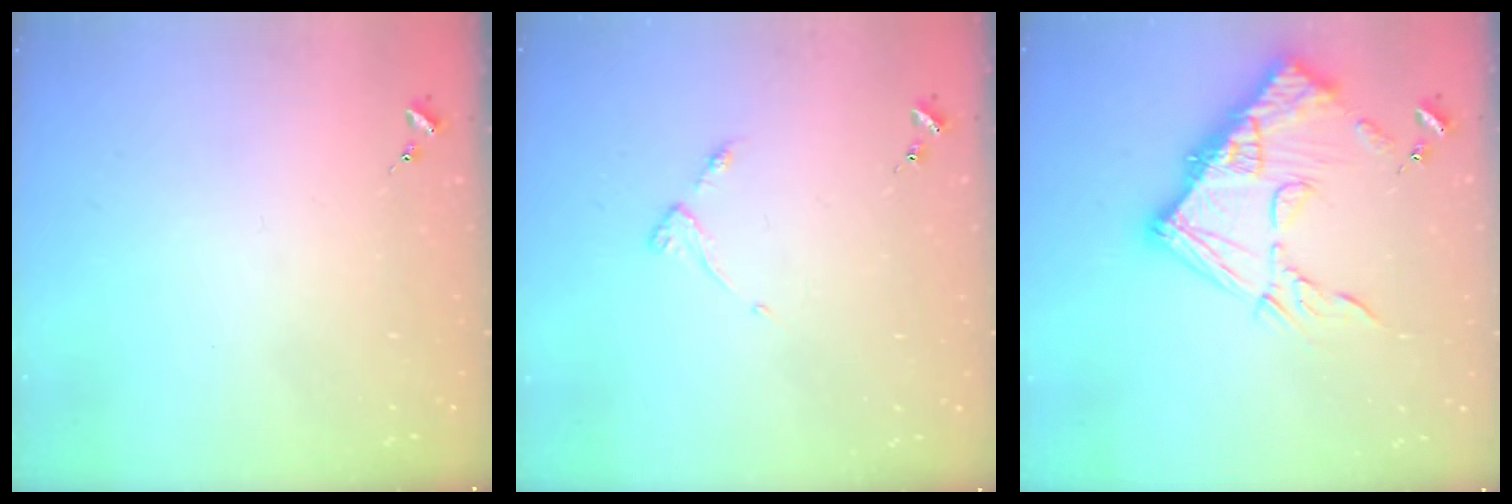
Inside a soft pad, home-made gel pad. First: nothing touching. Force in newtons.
{"total": 3.8, "press": 3.8, "slide": 0.5}
{"total": 18.9, "press": 18.8, "slide": 1.9}